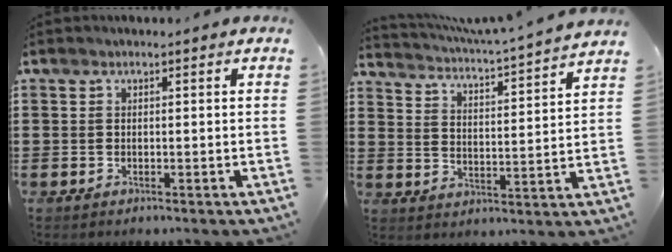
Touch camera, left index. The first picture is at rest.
{"total": 3.7, "force": [3.5, -0.7, 1.0], "torque": [-0.040, -0.034, 0.050]}